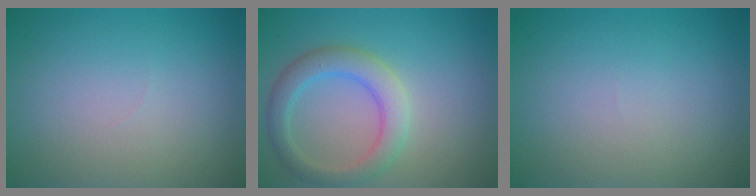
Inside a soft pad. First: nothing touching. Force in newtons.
{"total": 3.9, "press": 3.8, "slide": 0.5}
{"total": 0.0}